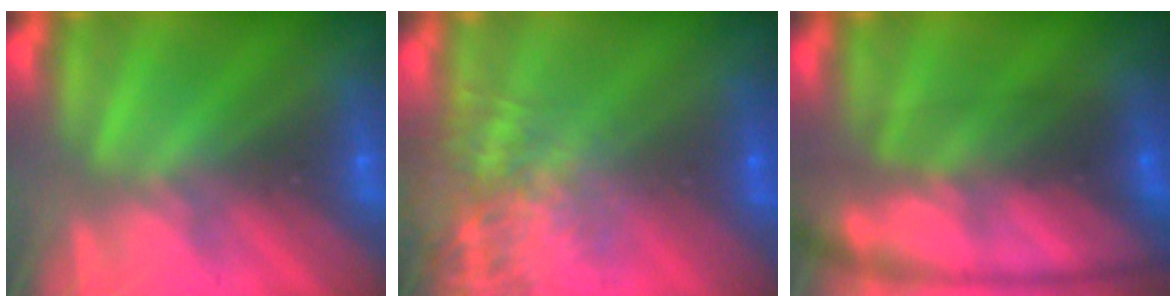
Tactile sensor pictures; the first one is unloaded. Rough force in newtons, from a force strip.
{"total": 10.1}
{"total": 7.4}